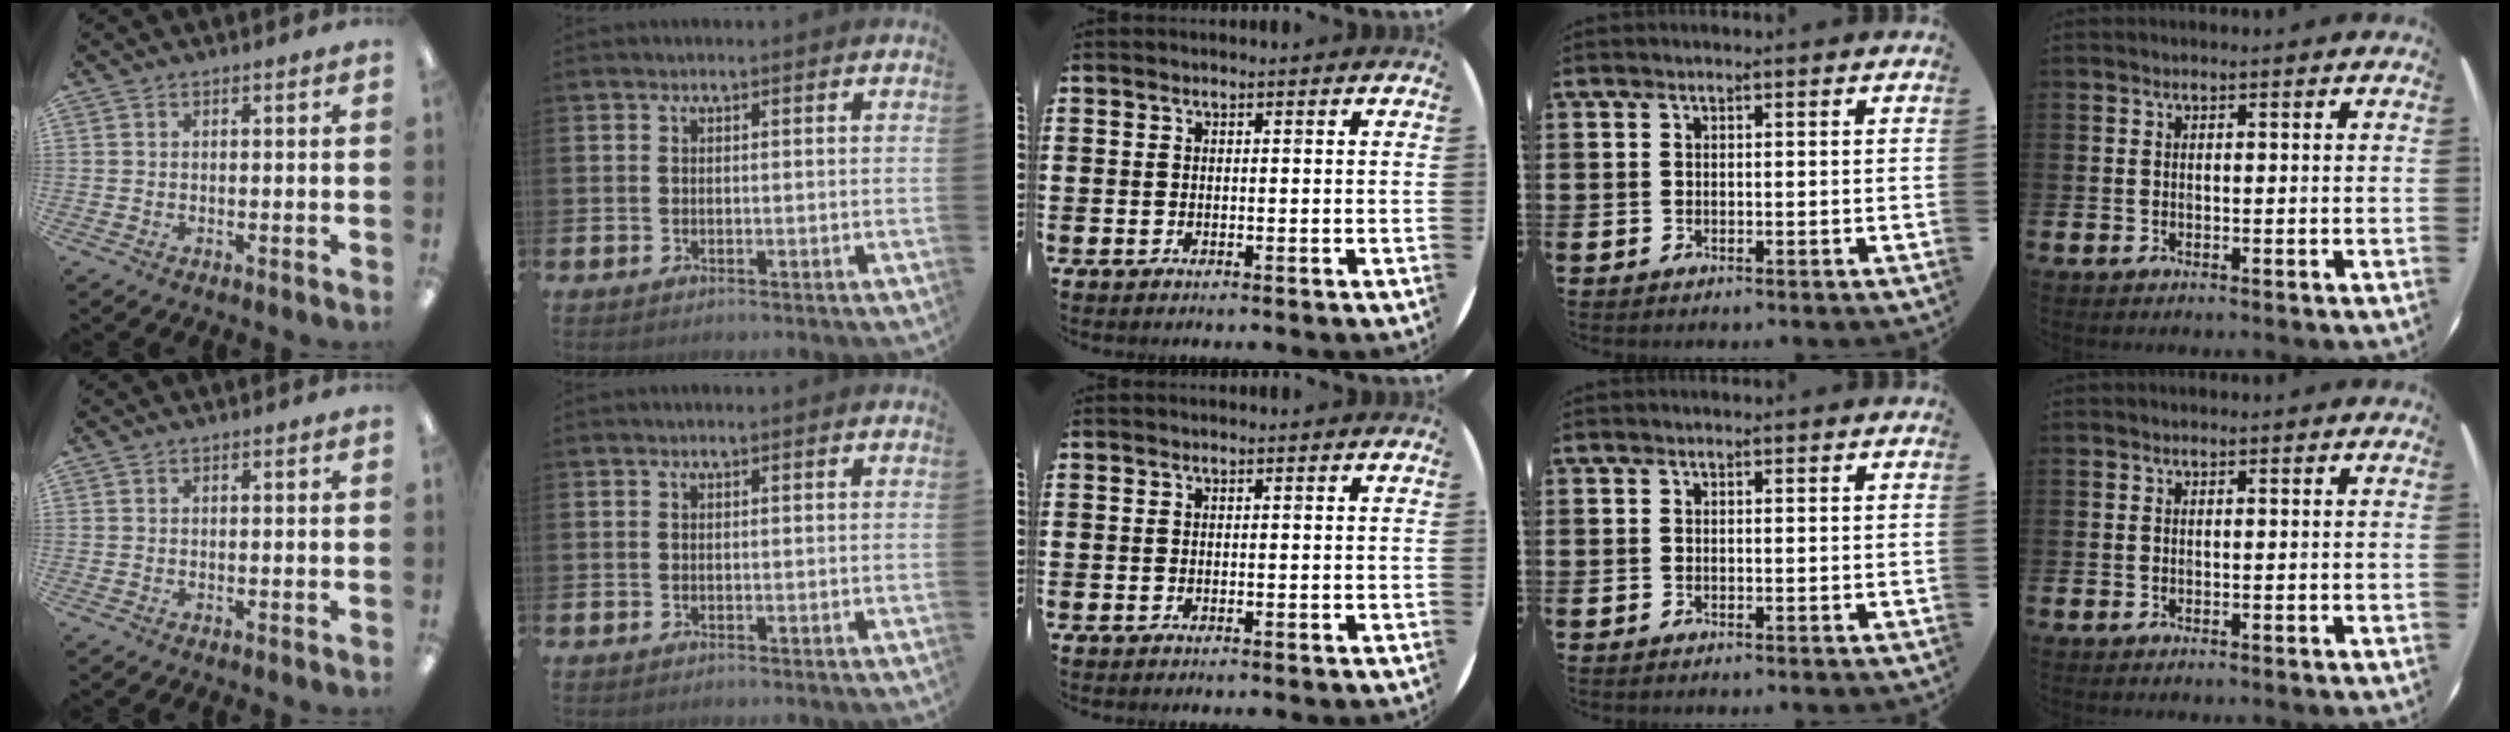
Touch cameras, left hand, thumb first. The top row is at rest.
{}